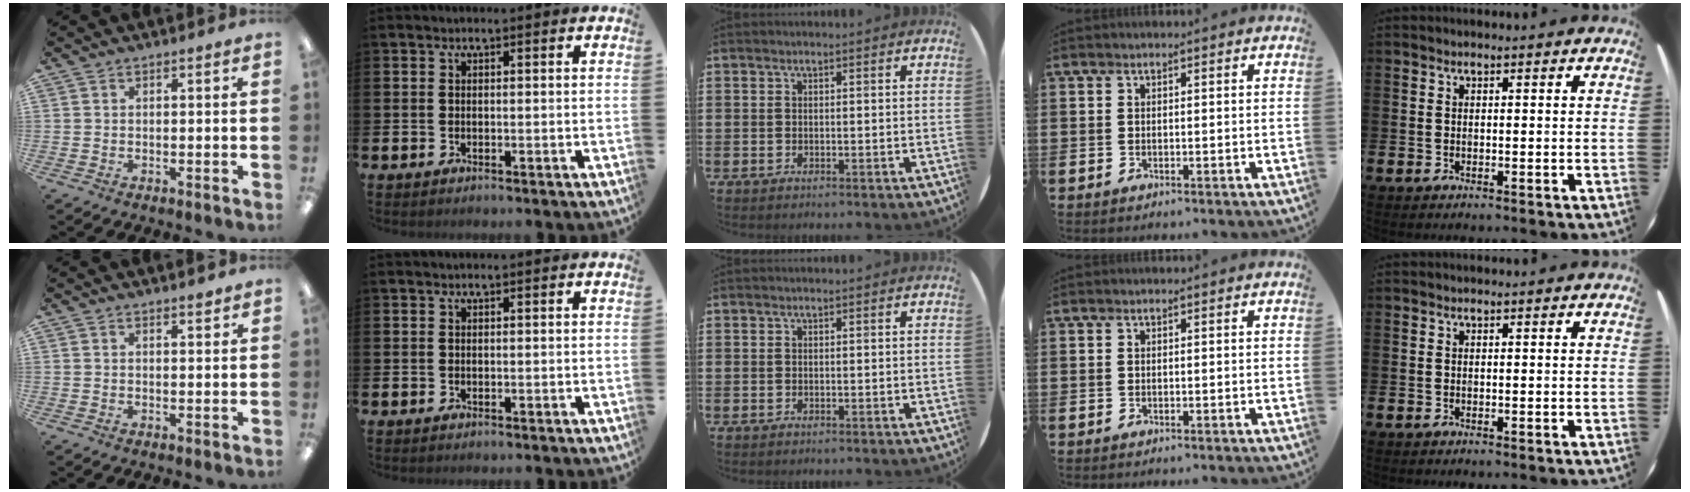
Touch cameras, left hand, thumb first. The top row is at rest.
{"thumb": {"total": 1.5, "force": [1.4, 0.3, 0.5], "torque": [-0.003, -0.005, 0.024]}}